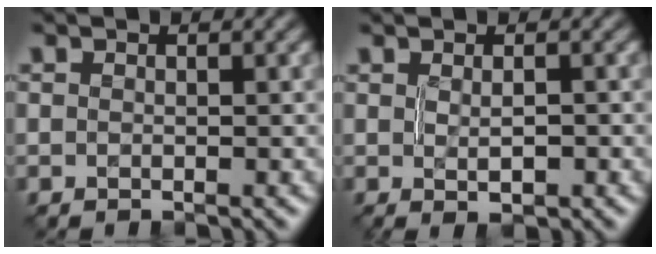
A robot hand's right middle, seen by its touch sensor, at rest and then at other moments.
{"total": 1.2, "force": [0.3, 0.2, 1.2], "torque": [-0.021, -0.001, 0.008]}